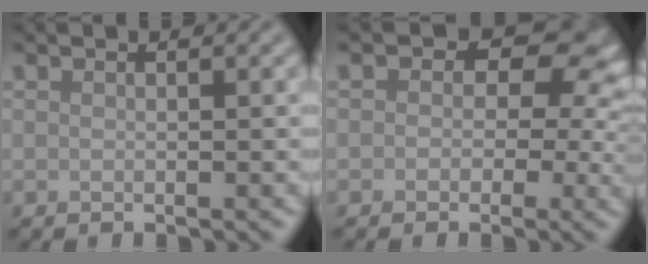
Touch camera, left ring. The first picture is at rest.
{"total": 7.9, "force": [1.4, 6.0, 5.0], "torque": [-0.013, 0.017, -0.007]}